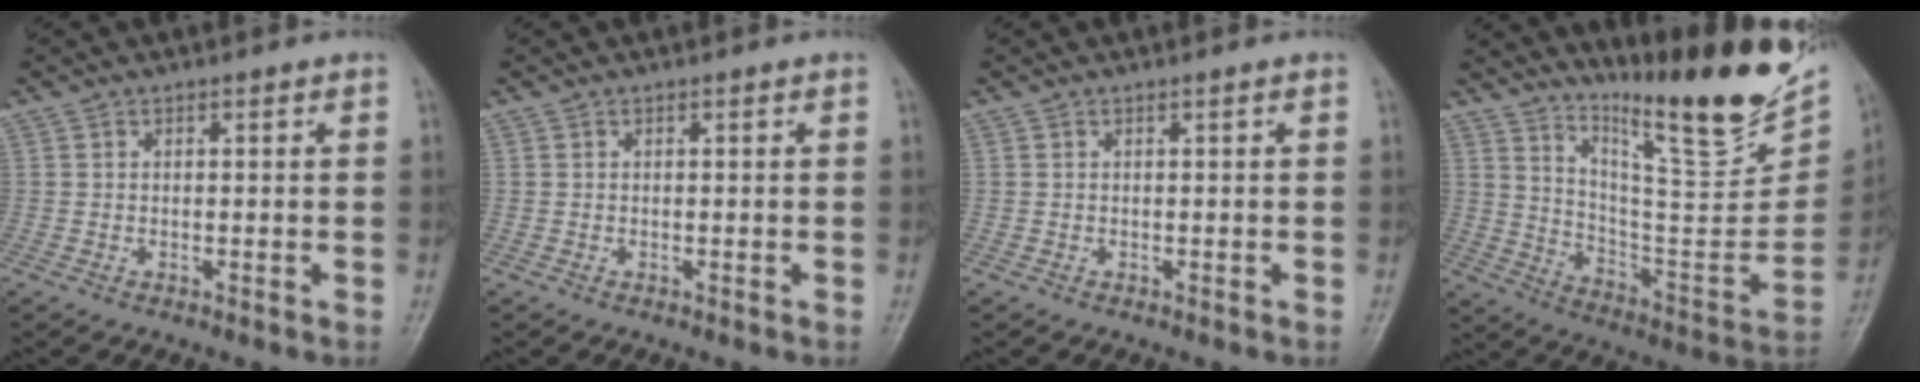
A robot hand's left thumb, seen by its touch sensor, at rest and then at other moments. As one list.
[{"total": 0.0}, {"total": 0.0}, {"total": 23.4, "force": [17.9, 3.9, 14.5], "torque": [-0.193, -0.119, 0.282]}]